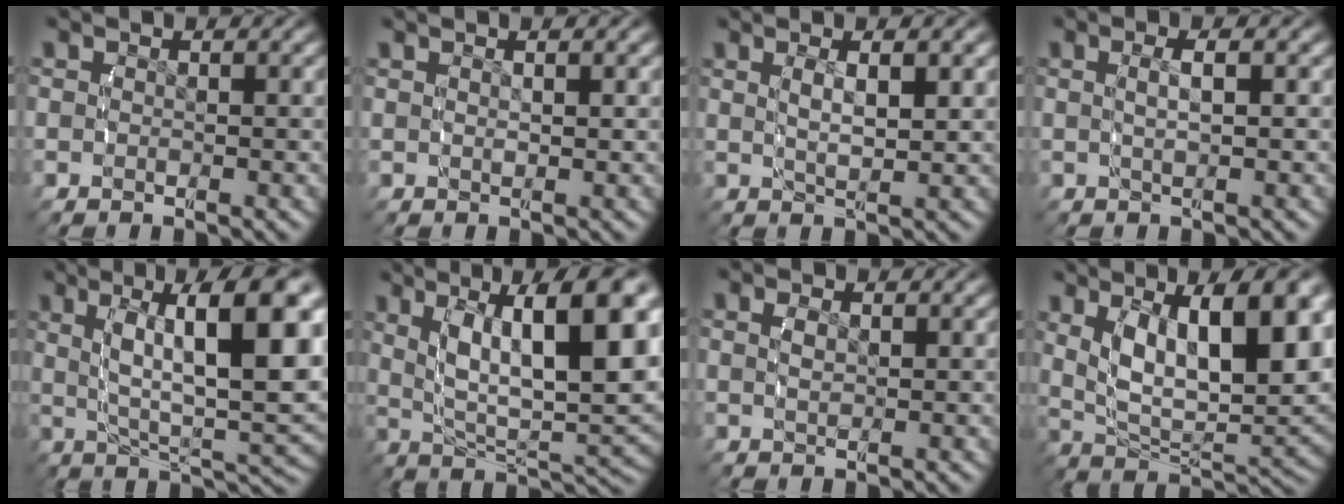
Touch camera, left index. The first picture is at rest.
{"total": 1.1, "force": [0.5, -0.3, 1.0], "torque": [-0.011, -0.003, 0.016]}
{"total": 3.1, "force": [0.9, 0.4, 2.9], "torque": [-0.053, -0.004, 0.026]}
{"total": 2.4, "force": [0.4, 0.3, 2.4], "torque": [-0.039, 0.002, 0.011]}
{"total": 11.4, "force": [1.7, 3.8, 10.6], "torque": [-0.142, 0.009, 0.031]}
{"total": 12.7, "force": [2.5, 5.6, 11.2], "torque": [-0.168, 0.000, 0.052]}
{"total": 1.0, "force": [0.4, 0.2, 0.9], "torque": [-0.017, -0.005, 0.013]}
{"total": 11.9, "force": [1.6, 6.1, 10.0], "torque": [-0.181, -0.012, 0.040]}